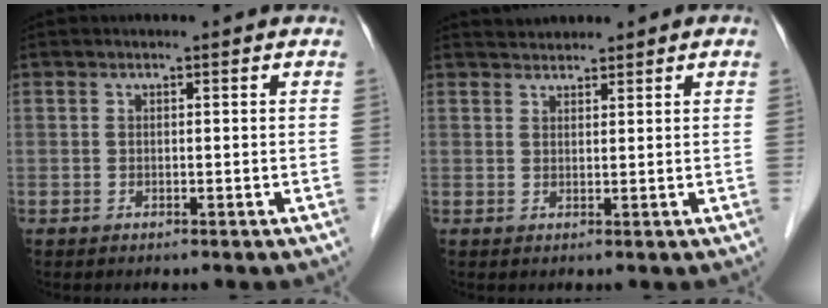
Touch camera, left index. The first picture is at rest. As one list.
[{"total": 2.2, "force": [2.1, 0.7, 0.1], "torque": [-0.005, 0.015, 0.037]}]